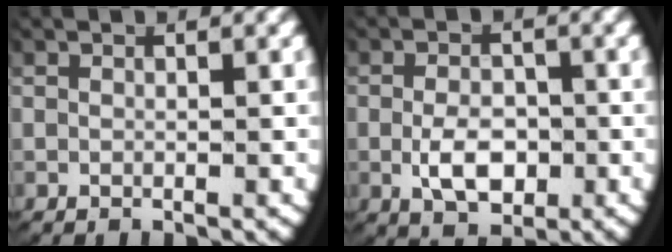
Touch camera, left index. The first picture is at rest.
{"total": 4.1, "force": [-1.1, 2.6, 3.0], "torque": [-0.056, -0.015, -0.011]}